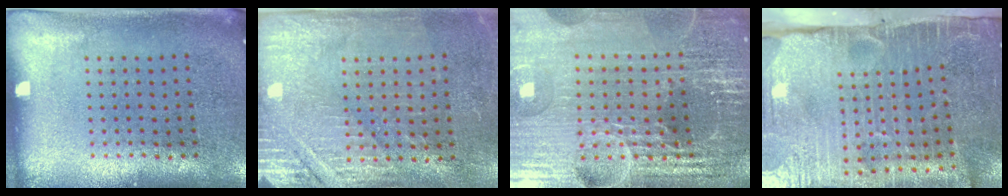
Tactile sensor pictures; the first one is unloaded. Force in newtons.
{"total": 2.8, "press": 2.8, "slide": 0.5}
{"total": 6.7, "press": 5.8, "slide": 3.4}
{"total": 4.5, "press": 3.9, "slide": 2.4}